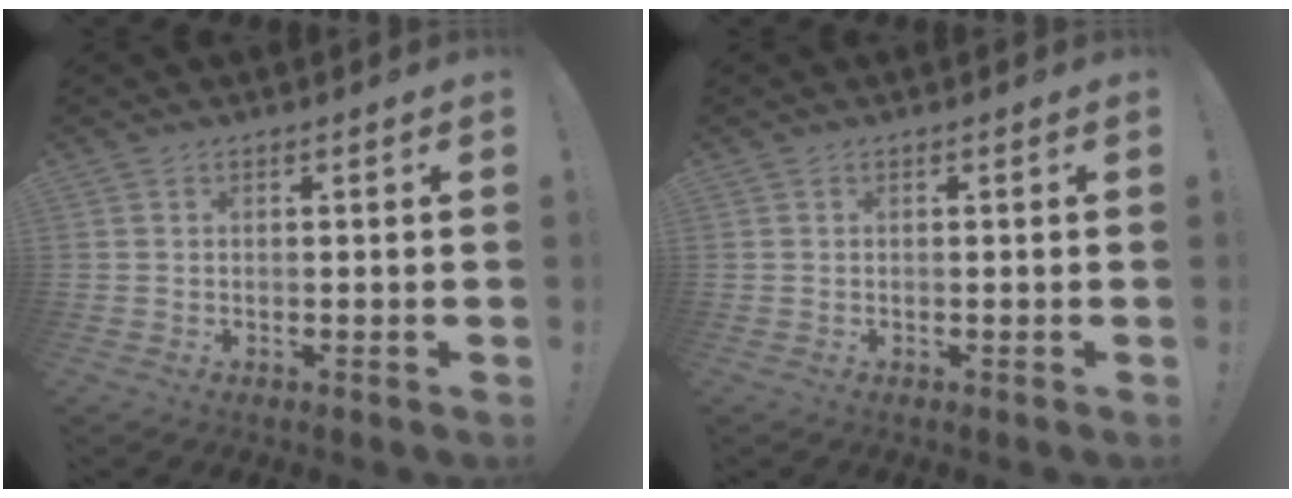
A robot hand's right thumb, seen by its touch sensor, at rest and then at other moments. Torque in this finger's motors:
{"motor_torque": [-0.13, 0.13, -0.01, 0.01, 0.00]}